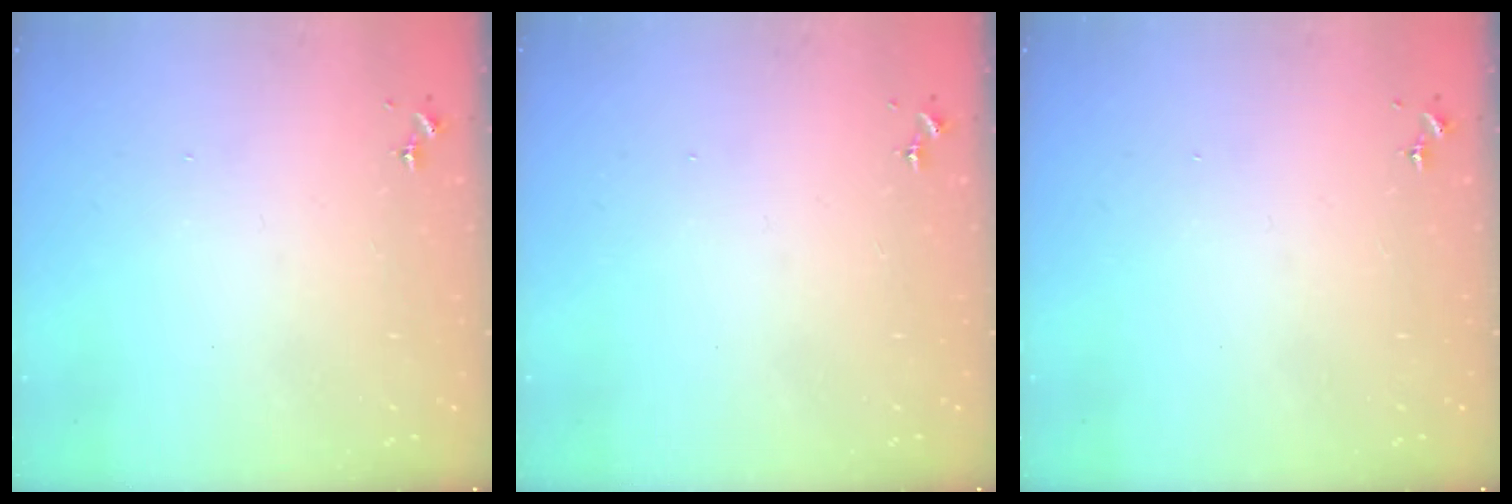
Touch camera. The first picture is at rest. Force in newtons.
{"total": 0.0}
{"total": 0.0}